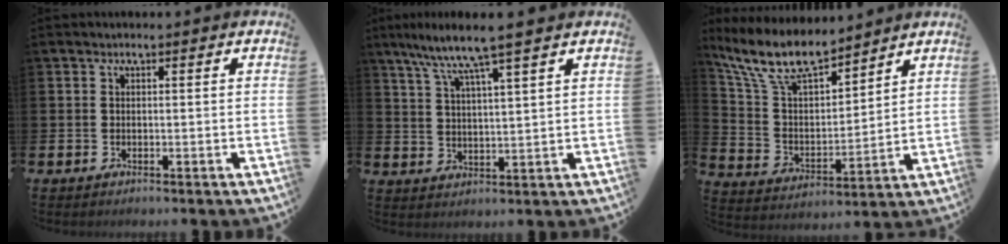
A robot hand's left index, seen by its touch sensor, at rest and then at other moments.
{"total": 7.3, "force": [6.2, -0.1, 3.9], "torque": [-0.097, -0.023, 0.107]}
{"total": 10.1, "force": [8.8, 2.8, 4.3], "torque": [-0.122, -0.043, 0.157]}